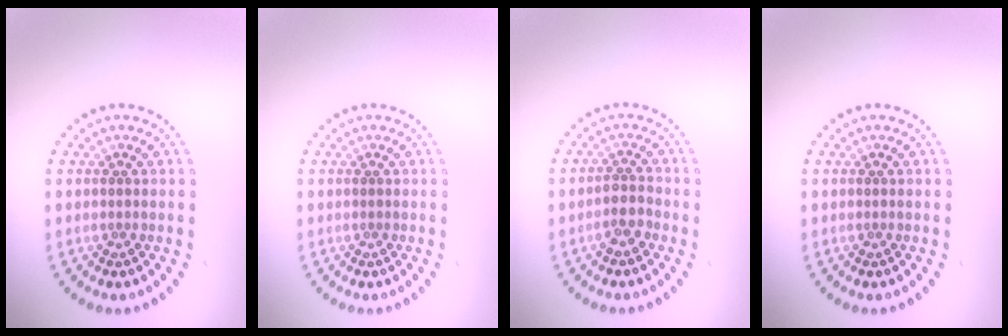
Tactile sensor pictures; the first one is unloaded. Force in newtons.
{"total": 0.0}
{"total": 2.0, "press": 1.7, "slide": 0.9}
{"total": 0.0}